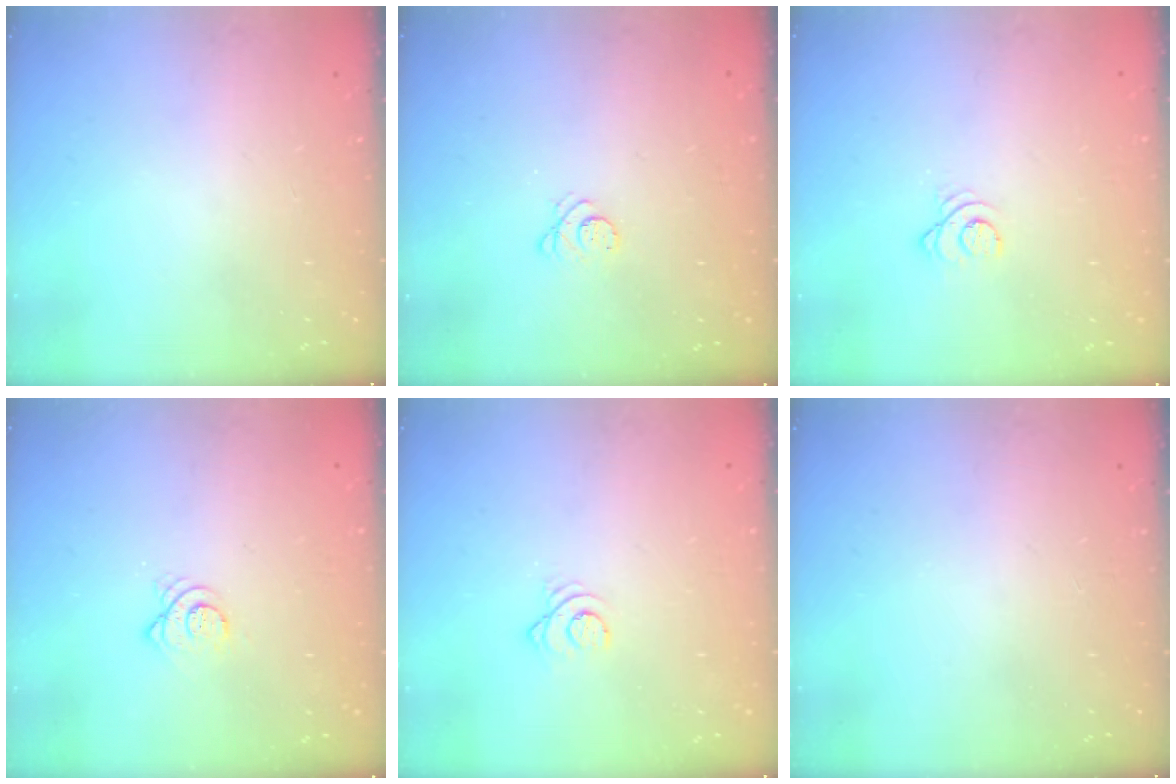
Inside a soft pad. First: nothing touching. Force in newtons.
{"total": 3.2, "press": 3.2, "slide": 0.3}
{"total": 2.5, "press": 2.5, "slide": 0.2}
{"total": 3.6, "press": 3.6, "slide": 0.2}
{"total": 2.6, "press": 2.6, "slide": 0.3}
{"total": 0.0}